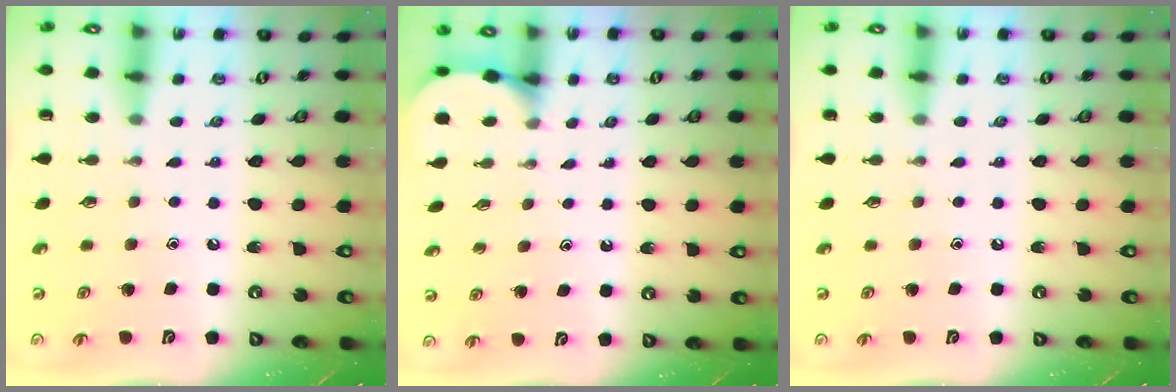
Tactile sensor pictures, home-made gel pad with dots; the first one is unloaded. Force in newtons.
{"total": 1.9, "press": 1.9, "slide": 0.2}
{"total": 0.0}